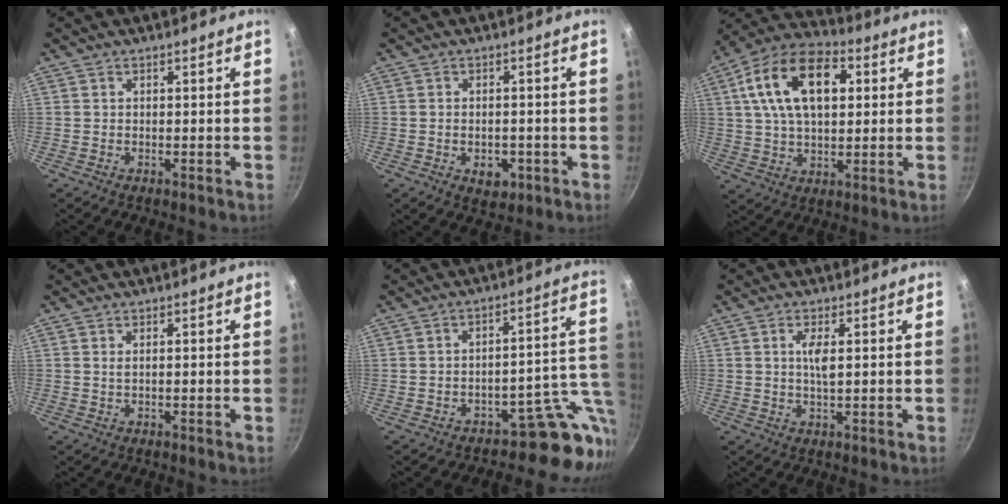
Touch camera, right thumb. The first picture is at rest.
{"total": 4.7, "force": [-1.6, 3.2, 3.0], "torque": [-0.031, 0.009, -0.014]}
{"total": 18.7, "force": [4.9, 11.0, 14.3], "torque": [-0.232, 0.013, 0.072]}
{"total": 0.6, "force": [0.3, 0.0, 0.6], "torque": [-0.010, -0.003, 0.002]}
{"total": 10.7, "force": [-5.1, 6.6, 6.6], "torque": [-0.016, 0.050, -0.072]}
{"total": 3.5, "force": [0.9, 1.0, 3.2], "torque": [-0.060, -0.002, 0.019]}